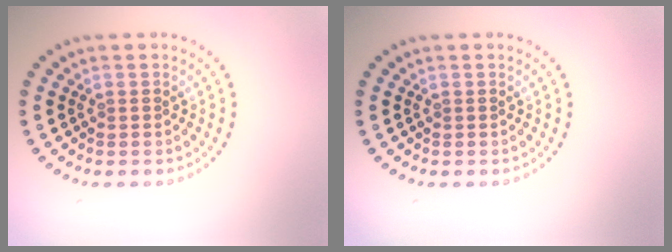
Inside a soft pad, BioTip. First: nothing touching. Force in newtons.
{"total": 0.0}